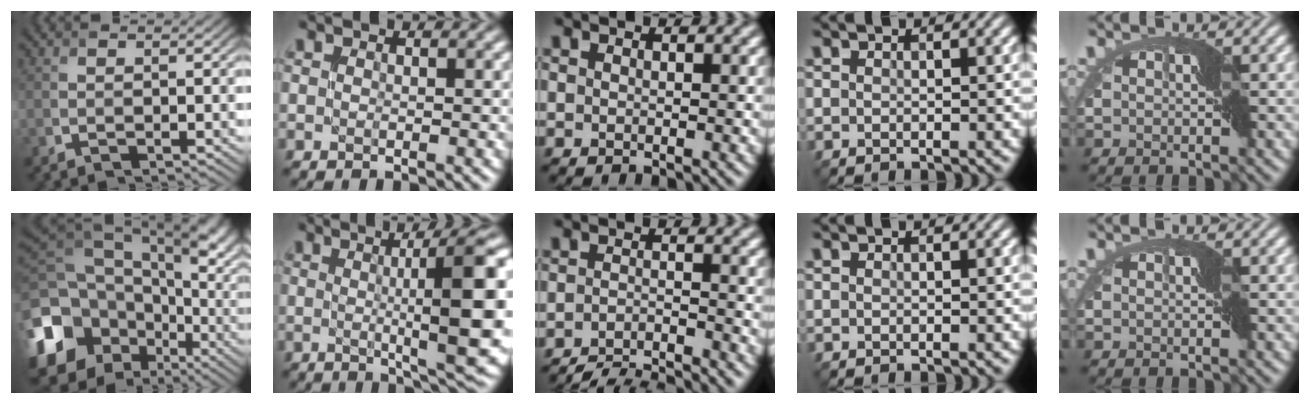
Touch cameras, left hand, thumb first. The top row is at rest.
{"thumb": {"total": 21.7, "force": [-2.5, 17.5, 12.5], "torque": [-0.290, -0.035, -0.033]}, "index": {"total": 13.5, "force": [0.9, 2.9, 13.2], "torque": [-0.151, -0.002, 0.021]}, "middle": {"total": 5.3, "force": [-5.0, 0.5, 1.5], "torque": [-0.026, -0.005, -0.085]}}